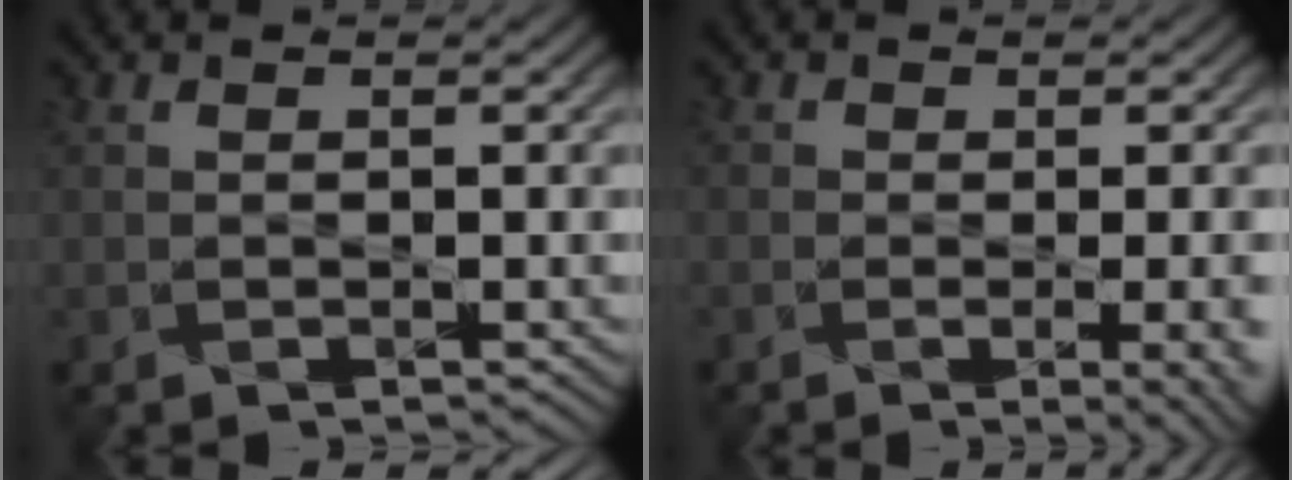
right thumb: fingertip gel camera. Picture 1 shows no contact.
{"total": 6.6, "force": [-2.1, 2.9, 5.6], "torque": [-0.046, -0.004, -0.017]}